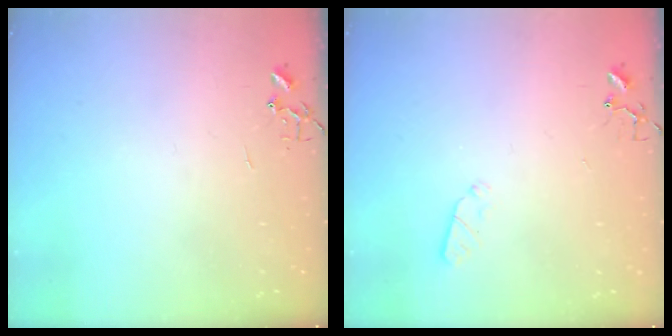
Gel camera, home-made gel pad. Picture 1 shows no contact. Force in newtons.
{"total": 3.5, "press": 3.4, "slide": 0.5}